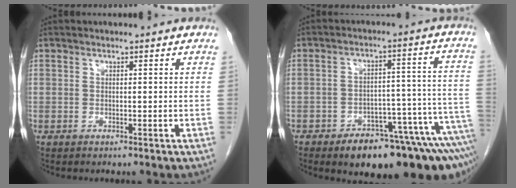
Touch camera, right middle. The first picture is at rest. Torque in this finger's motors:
{"motor_torque": [1.07, -1.07, 0.53, 0.09]}